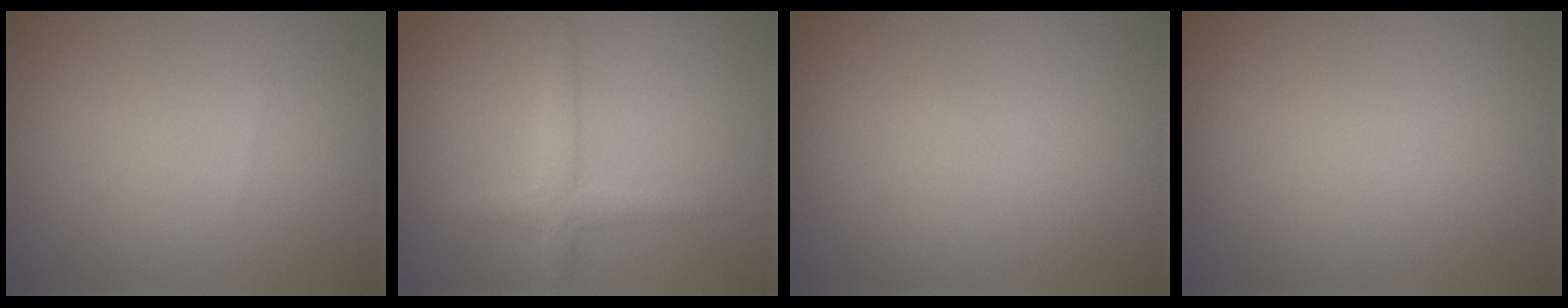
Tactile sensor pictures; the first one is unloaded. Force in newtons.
{"total": 2.2, "press": 2.2, "slide": 0.1}
{"total": 0.0}
{"total": 0.0}